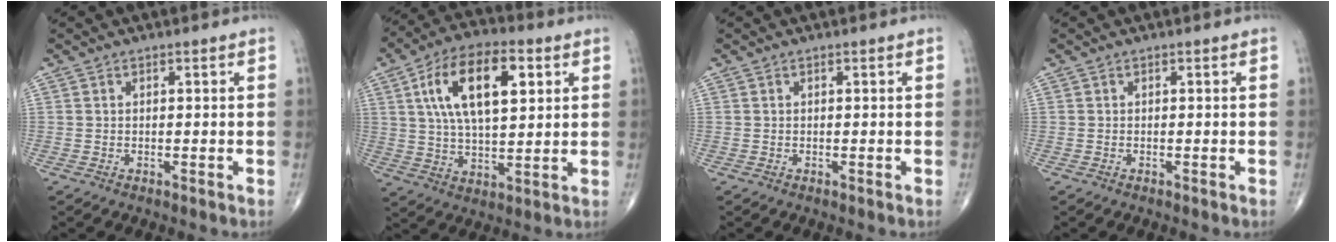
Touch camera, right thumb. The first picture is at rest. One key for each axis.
{"total": 17.1, "fx": 5.4, "fy": 8.1, "fz": 14.0, "tx": -0.234, "ty": 0.001, "tz": 0.095}
{"total": 0.0}
{"total": 0.0}